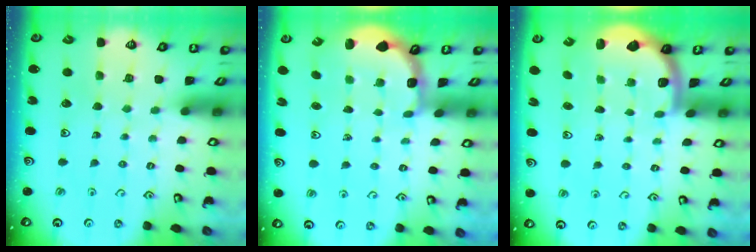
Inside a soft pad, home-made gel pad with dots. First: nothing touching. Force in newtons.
{"total": 2.4, "press": 1.7, "slide": 1.6}
{"total": 2.0, "press": 2.0, "slide": 0.5}